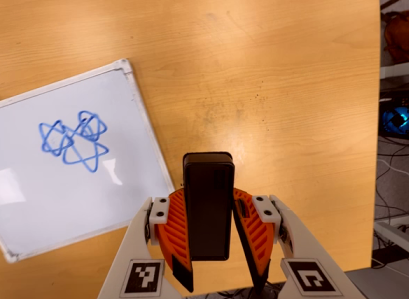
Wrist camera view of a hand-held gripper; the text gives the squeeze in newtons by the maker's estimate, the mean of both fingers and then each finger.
{"total": 5.9, "left": 5.3, "right": 6.6}